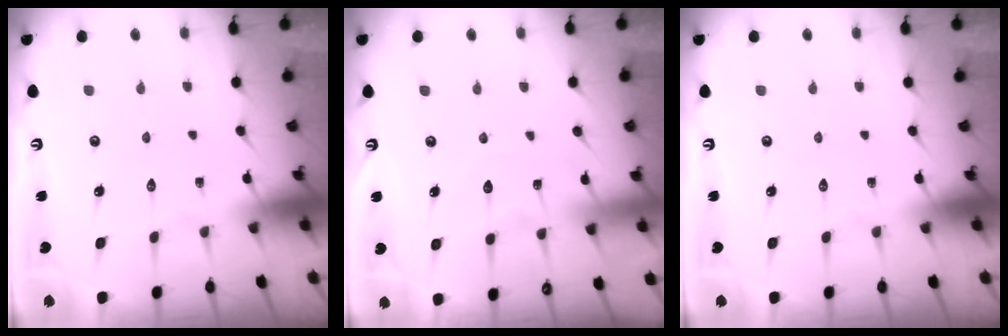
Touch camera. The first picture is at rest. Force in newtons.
{"total": 6.5, "press": 6.5, "slide": 0.8}
{"total": 0.0}